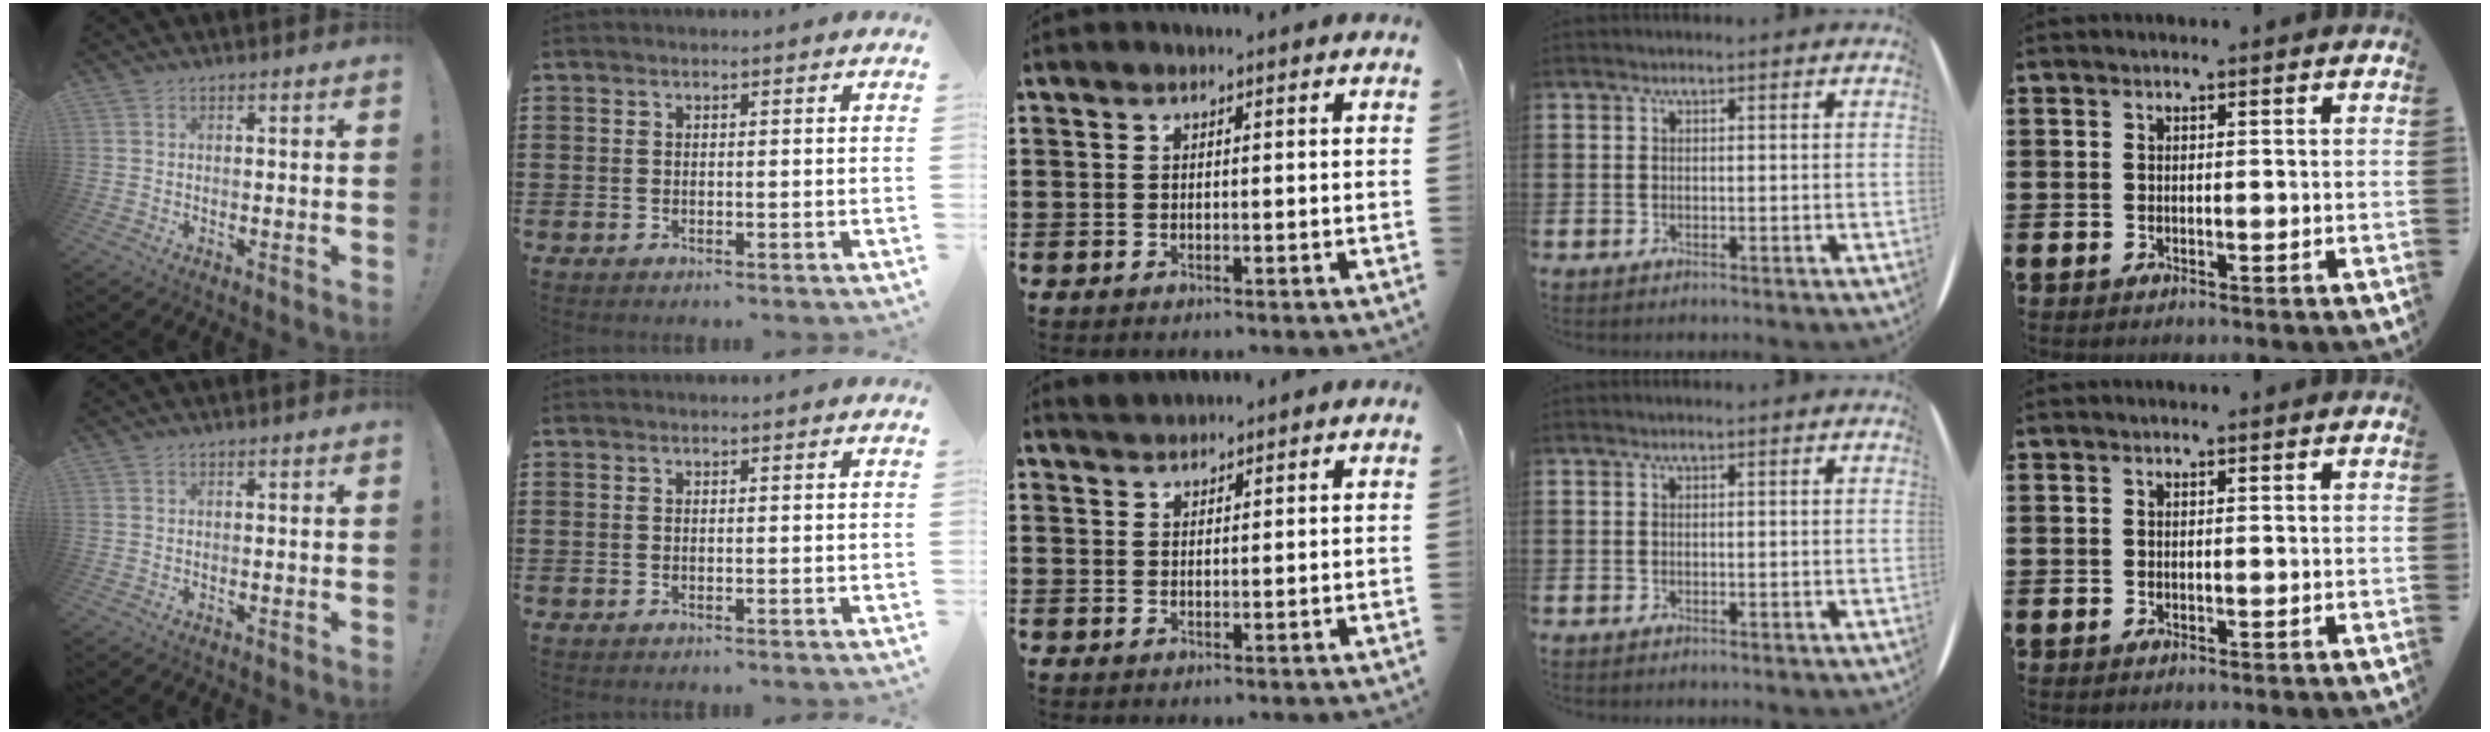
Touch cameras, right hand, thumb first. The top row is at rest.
{"middle": {"total": 1.0, "force": [1.0, 0.1, -0.1], "torque": [-0.001, 0.004, 0.020]}}